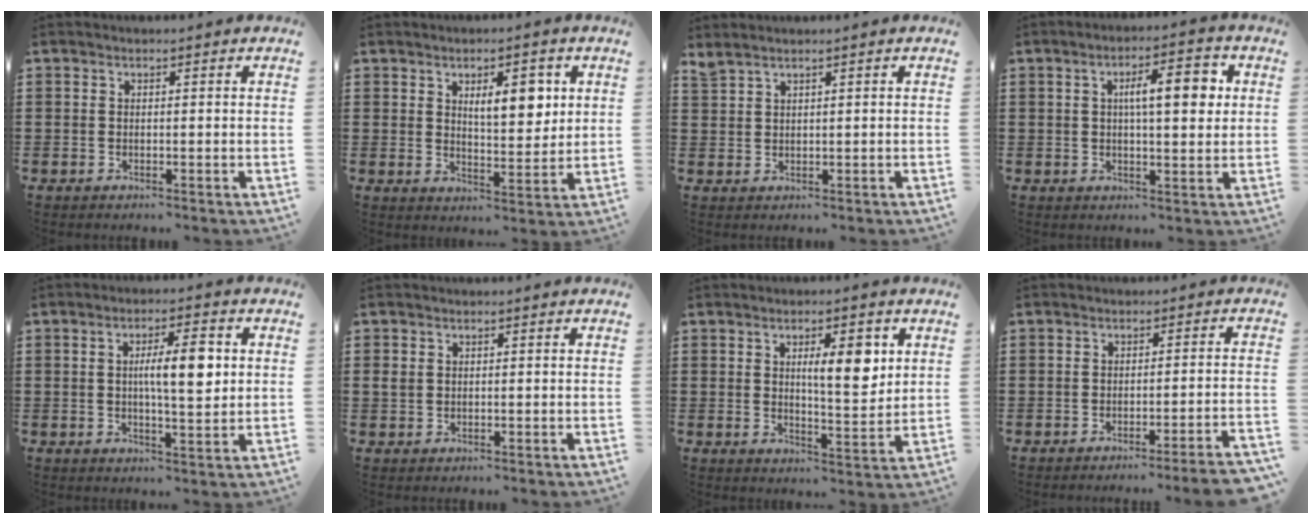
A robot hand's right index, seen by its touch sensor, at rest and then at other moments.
{"total": 6.3, "force": [2.3, 2.7, 5.2], "torque": [-0.078, -0.003, 0.031]}
{"total": 1.6, "force": [1.4, 0.3, 0.6], "torque": [-0.015, 0.000, 0.027]}
{"total": 7.0, "force": [1.5, 2.1, 6.5], "torque": [-0.104, 0.001, 0.017]}
{"total": 7.4, "force": [1.0, 1.9, 7.0], "torque": [-0.117, 0.001, 0.011]}
{"total": 1.1, "force": [0.2, 1.0, 0.4], "torque": [-0.011, 0.006, 0.004]}
{"total": 7.2, "force": [2.3, 2.3, 6.4], "torque": [-0.097, -0.006, 0.030]}
{"total": 3.4, "force": [-2.8, -0.6, 1.8], "torque": [-0.028, -0.013, -0.055]}